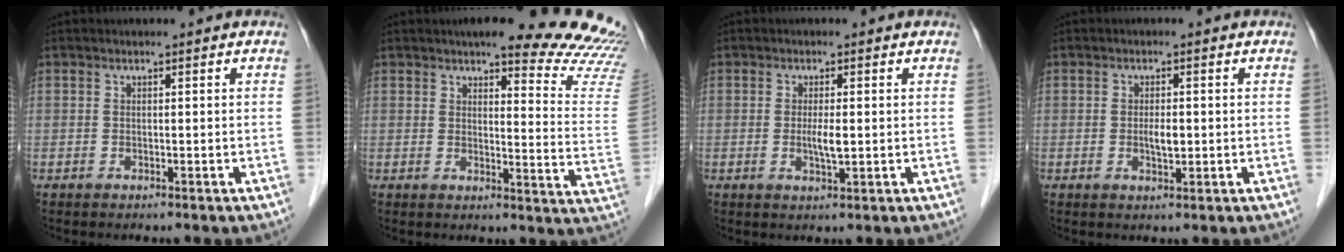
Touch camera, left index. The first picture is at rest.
{"total": 18.4, "force": [16.7, 1.7, 7.6], "torque": [-0.076, -0.088, 0.171]}
{"total": 2.6, "force": [-0.1, 0.5, 2.6], "torque": [-0.052, -0.003, 0.000]}
{"total": 2.4, "force": [-0.2, 0.9, 2.2], "torque": [-0.041, 0.000, -0.001]}